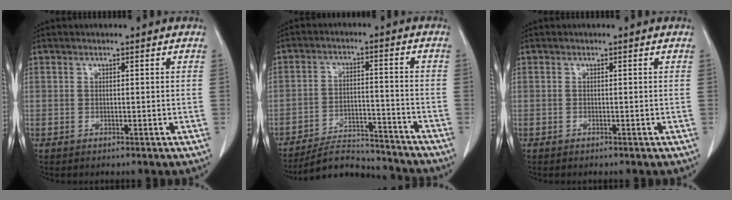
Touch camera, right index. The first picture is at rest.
{"total": 9.9, "force": [-9.8, 1.6, 0.8], "torque": [-0.006, 0.015, -0.155]}
{"total": 0.0}